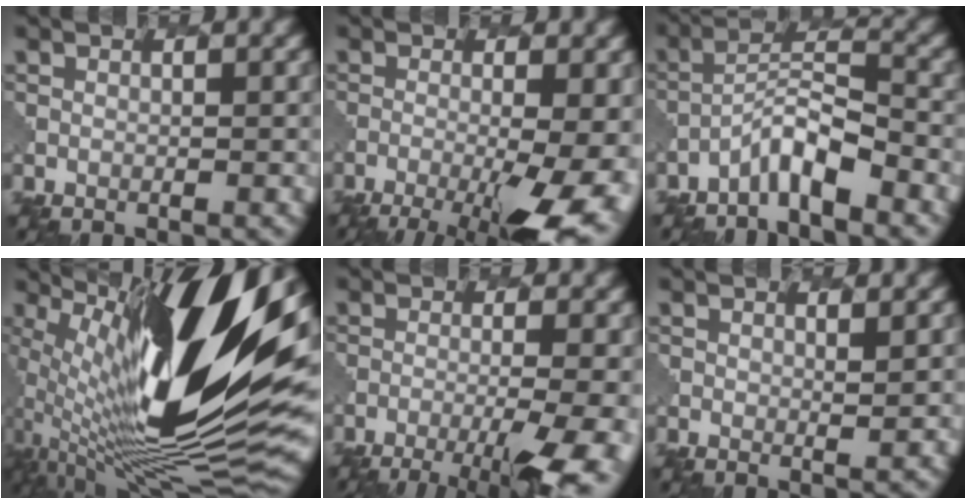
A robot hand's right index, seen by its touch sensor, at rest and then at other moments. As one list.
[{"total": 9.4, "force": [-3.8, 2.6, 8.2], "torque": [-0.121, -0.018, -0.049]}, {"total": 4.1, "force": [-3.0, 0.8, 2.6], "torque": [-0.046, 0.009, -0.060]}, {"total": 17.7, "force": [5.0, 6.6, 15.6], "torque": [-0.277, -0.004, 0.094]}, {"total": 7.4, "force": [-4.2, 1.5, 5.9], "torque": [-0.088, -0.013, -0.060]}, {"total": 1.1, "force": [1.0, 0.1, 0.5], "torque": [-0.007, -0.002, 0.020]}]